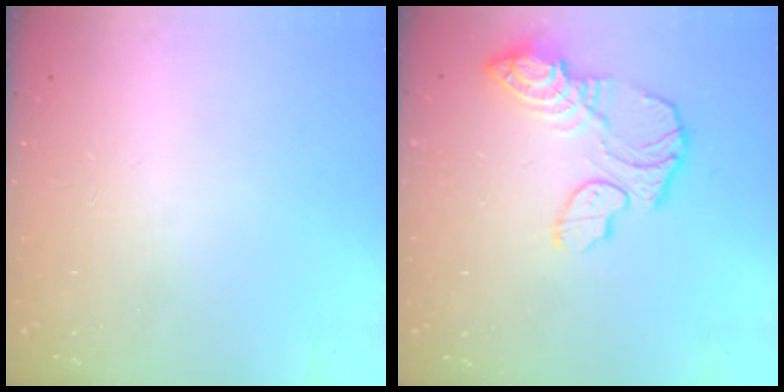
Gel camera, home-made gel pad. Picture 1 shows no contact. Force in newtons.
{"total": 13.8, "press": 13.7, "slide": 1.4}